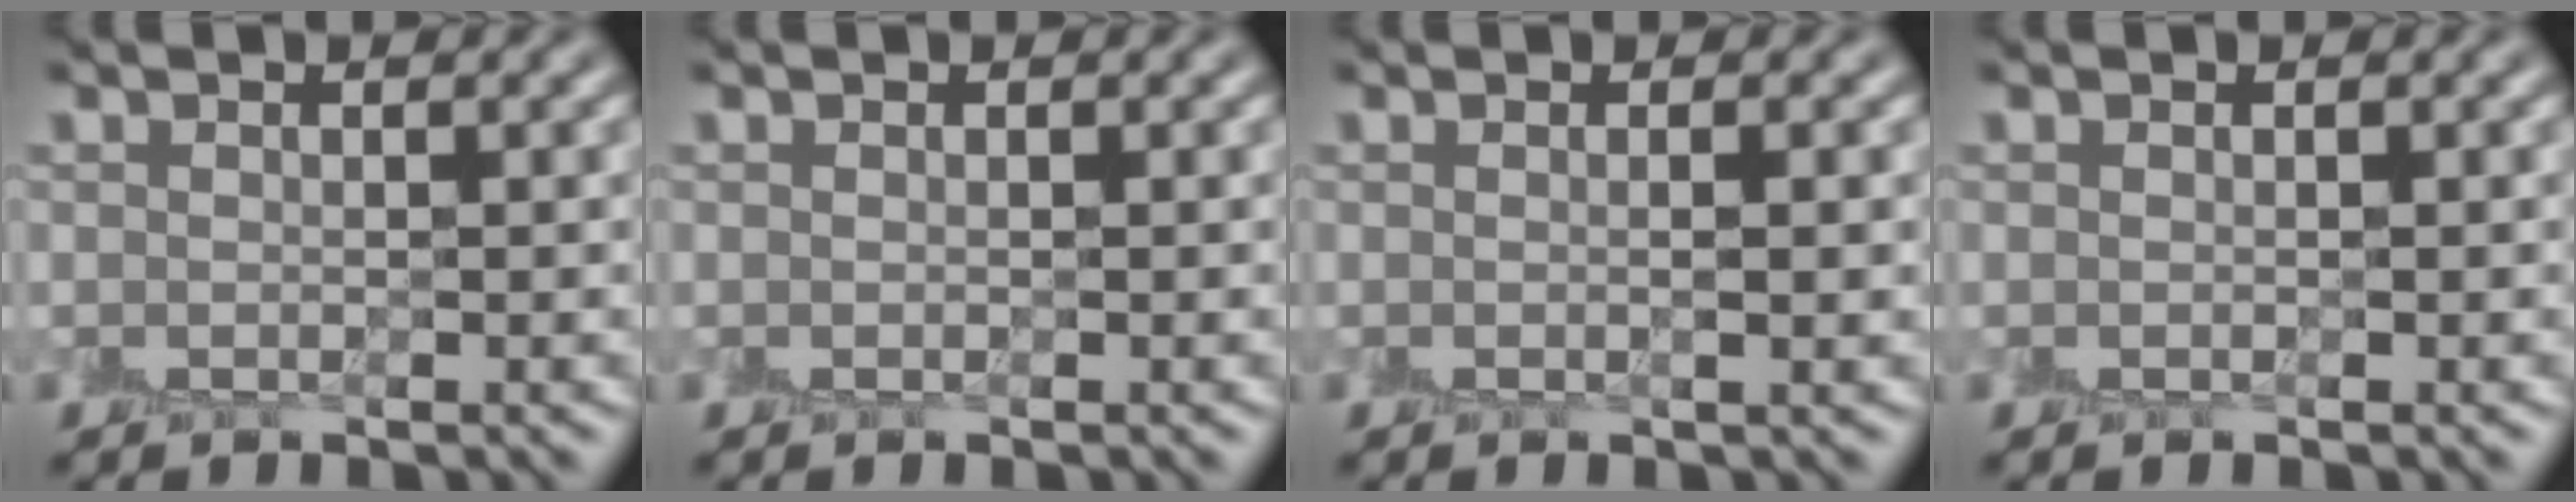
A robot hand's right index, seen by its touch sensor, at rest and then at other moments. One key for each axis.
{"total": 0.0}
{"total": 1.4, "fx": 0.0, "fy": 0.5, "fz": 1.3, "tx": -0.013, "ty": 0.001, "tz": -0.003}
{"total": 0.0}